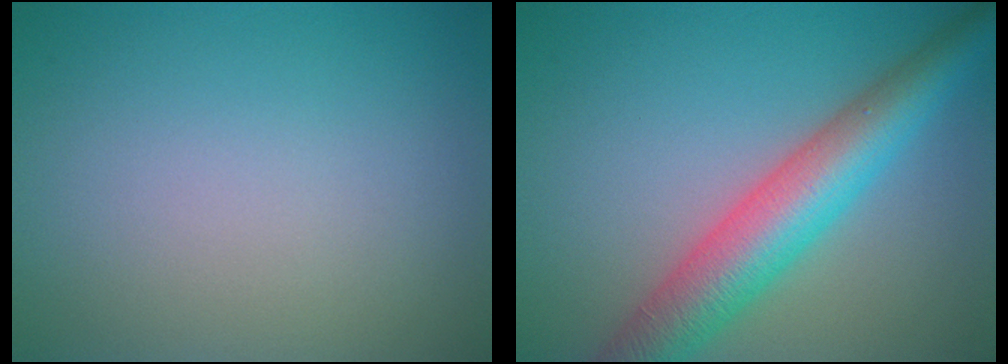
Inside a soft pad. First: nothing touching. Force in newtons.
{"total": 7.5, "press": 7.5, "slide": 0.1}